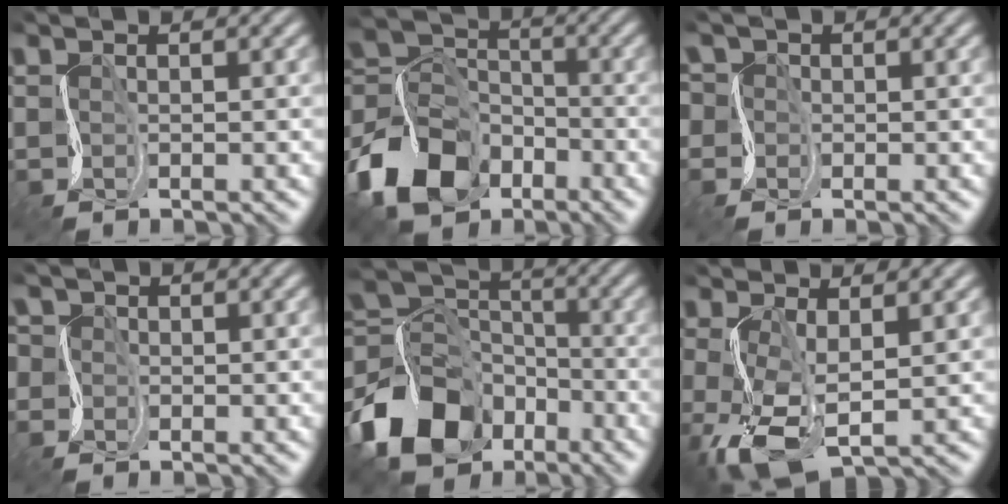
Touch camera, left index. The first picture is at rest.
{"total": 10.1, "force": [-5.5, 6.8, 5.1], "torque": [-0.112, 0.001, -0.130]}
{"total": 3.1, "force": [0.3, 3.0, 1.0], "torque": [-0.017, 0.016, -0.031]}
{"total": 2.5, "force": [0.2, 2.4, 0.7], "torque": [-0.010, 0.010, -0.029]}
{"total": 12.1, "force": [-5.9, 8.4, 6.4], "torque": [-0.149, -0.005, -0.130]}
{"total": 5.5, "force": [-0.4, 2.0, 5.0], "torque": [-0.116, -0.006, -0.009]}